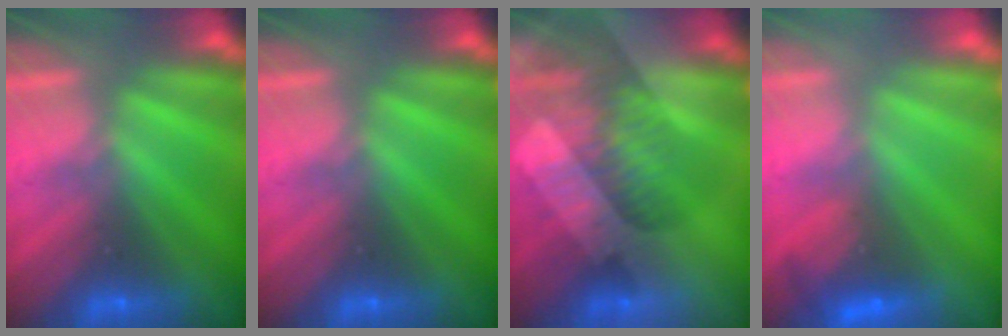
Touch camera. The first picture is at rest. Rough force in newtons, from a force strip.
{"total": 0.0}
{"total": 3.2}
{"total": 7.4}